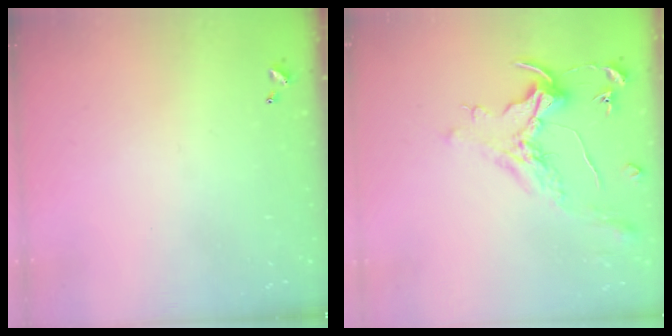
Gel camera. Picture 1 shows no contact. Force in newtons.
{"total": 1.6, "press": 1.4, "slide": 0.7}